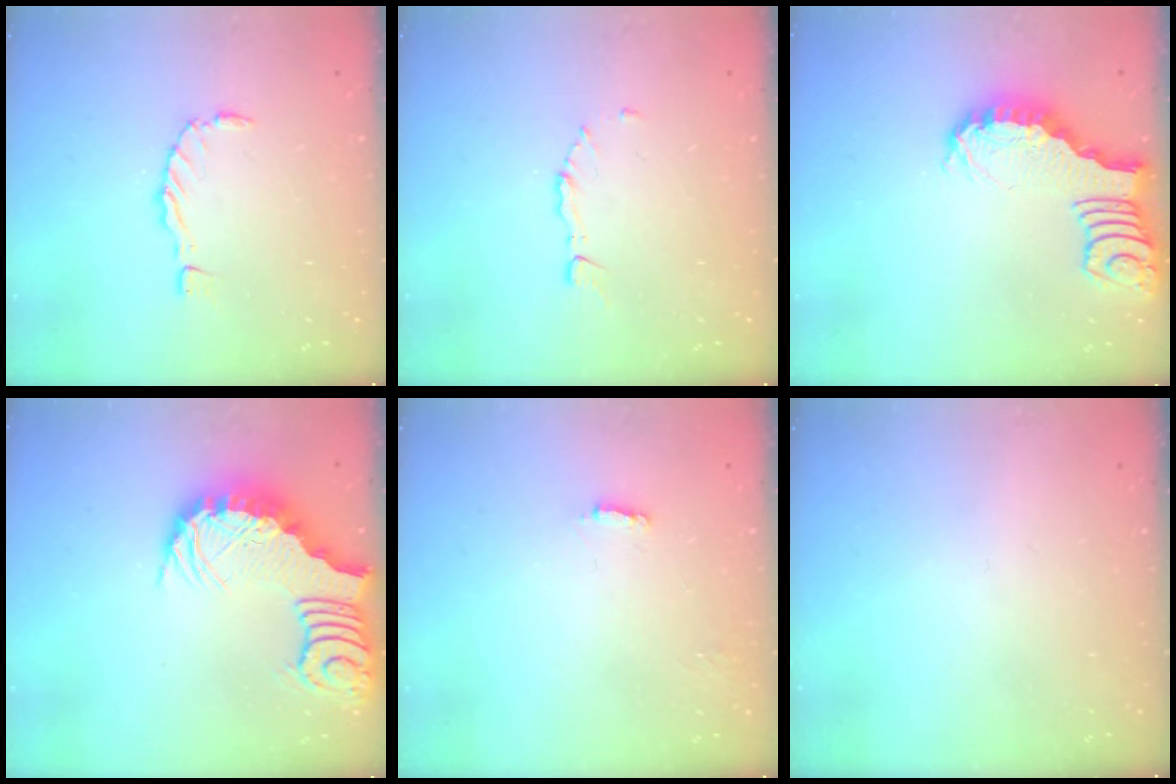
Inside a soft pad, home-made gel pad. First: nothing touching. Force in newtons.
{"total": 4.5, "press": 4.5, "slide": 0.4}
{"total": 2.7, "press": 2.6, "slide": 0.4}
{"total": 3.7, "press": 3.6, "slide": 0.7}
{"total": 2.2, "press": 2.2, "slide": 0.1}
{"total": 0.0}